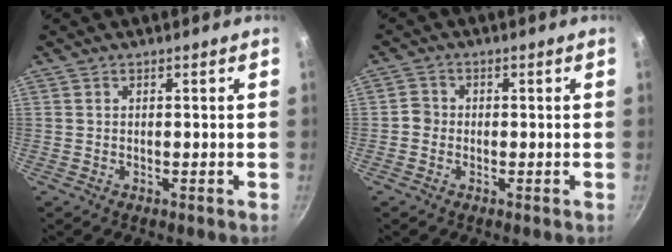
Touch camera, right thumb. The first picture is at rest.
{"total": 2.2, "force": [-0.7, 2.0, 0.6], "torque": [-0.001, 0.011, -0.019]}